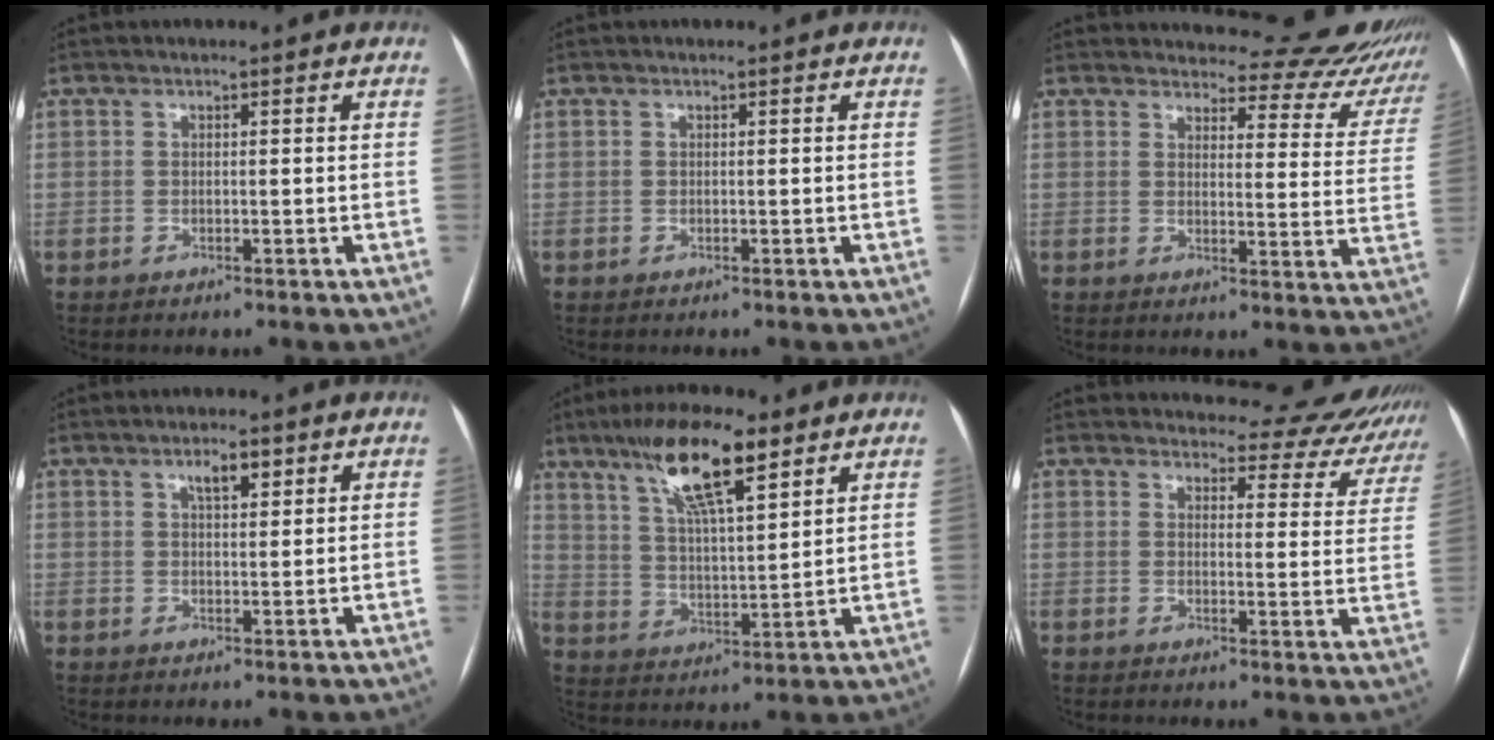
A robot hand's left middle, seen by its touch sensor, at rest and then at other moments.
{"total": 0.0}
{"total": 16.8, "force": [16.5, 2.7, 0.9], "torque": [0.026, -0.100, 0.160]}
{"total": 3.2, "force": [1.8, 1.0, 2.3], "torque": [-0.043, 0.004, 0.031]}
{"total": 13.2, "force": [8.3, 2.4, 10.0], "torque": [-0.184, 0.012, 0.148]}
{"total": 15.4, "force": [15.0, 3.3, 1.1], "torque": [0.025, -0.074, 0.141]}